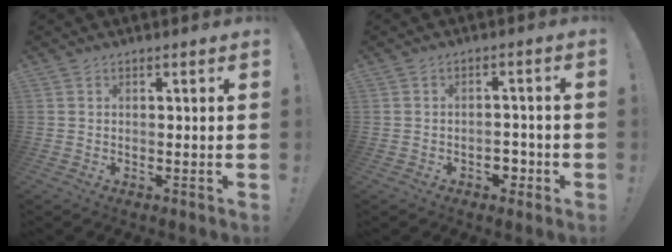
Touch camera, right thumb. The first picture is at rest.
{"total": 4.5, "force": [-2.0, 3.4, 2.2], "torque": [-0.024, 0.008, -0.035]}